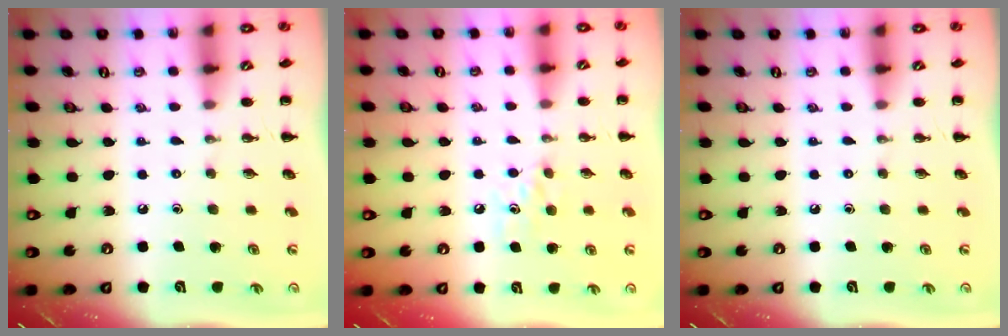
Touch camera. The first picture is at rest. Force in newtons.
{"total": 5.0, "press": 4.7, "slide": 1.7}
{"total": 0.0}